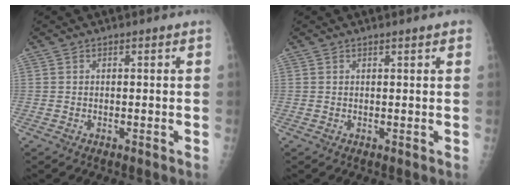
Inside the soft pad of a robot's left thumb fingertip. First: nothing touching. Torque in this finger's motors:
{"motor_torque": [-0.17, 0.01, -0.07, -0.01, 0.02]}